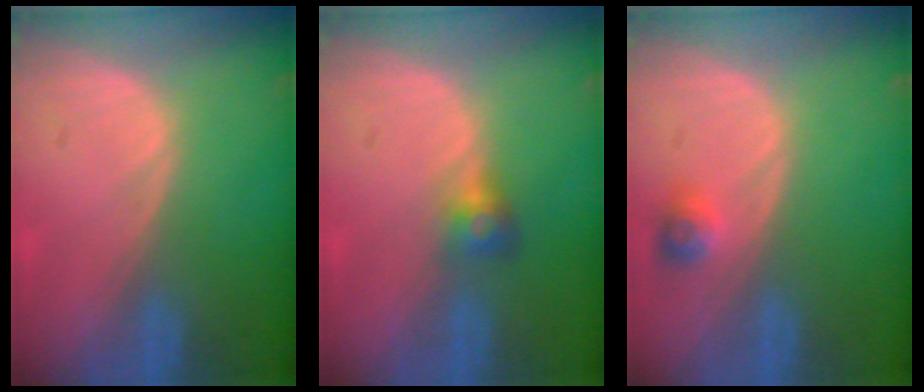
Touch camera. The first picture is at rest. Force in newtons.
{"total": 2.8, "press": 2.6, "slide": 0.9}
{"total": 2.2, "press": 2.2, "slide": 0.2}